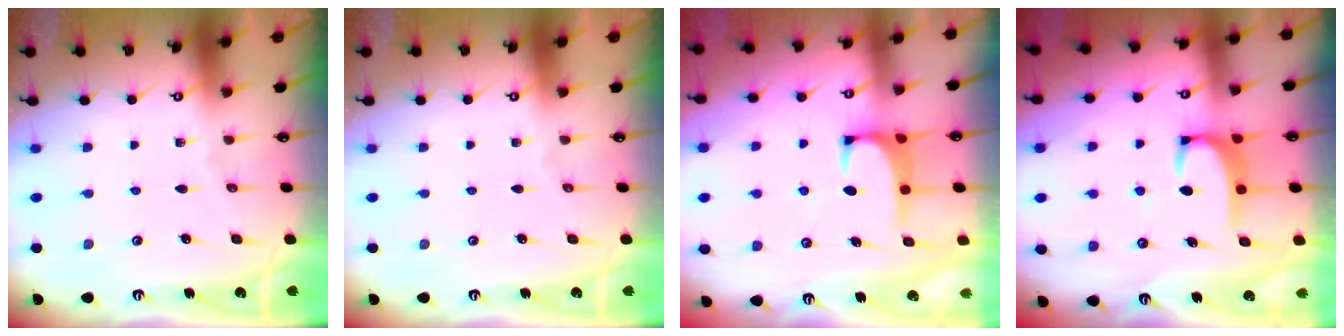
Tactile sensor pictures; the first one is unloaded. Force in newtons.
{"total": 0.0}
{"total": 1.2, "press": 1.1, "slide": 0.5}
{"total": 3.5, "press": 3.5, "slide": 0.3}